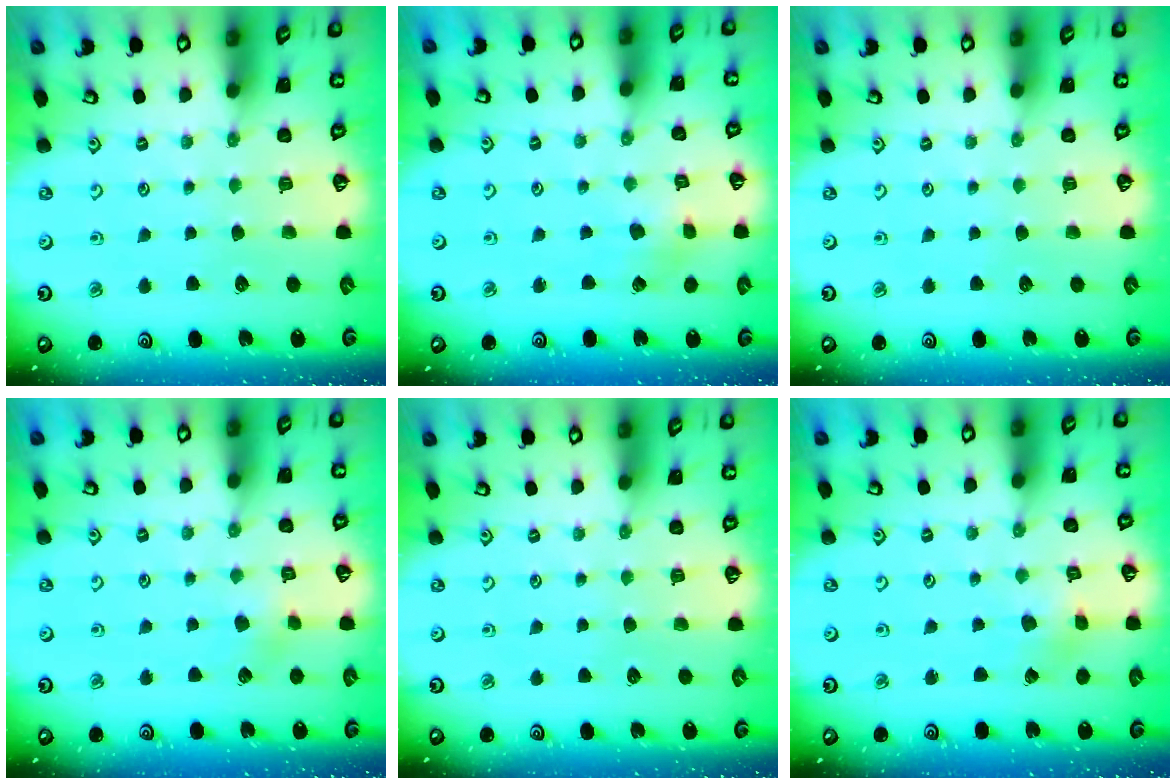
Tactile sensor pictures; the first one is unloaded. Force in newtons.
{"total": 2.9, "press": 2.9, "slide": 0.1}
{"total": 0.0}
{"total": 4.4, "press": 4.3, "slide": 0.9}
{"total": 0.0}
{"total": 2.1, "press": 2.1, "slide": 0.2}